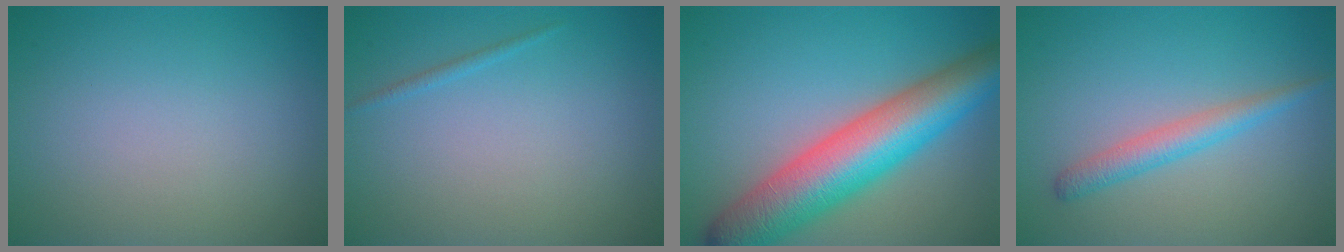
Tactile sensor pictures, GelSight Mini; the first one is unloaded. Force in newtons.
{"total": 0.7, "press": 0.6, "slide": 0.1}
{"total": 10.4, "press": 10.4, "slide": 0.3}
{"total": 2.5, "press": 2.5, "slide": 0.0}